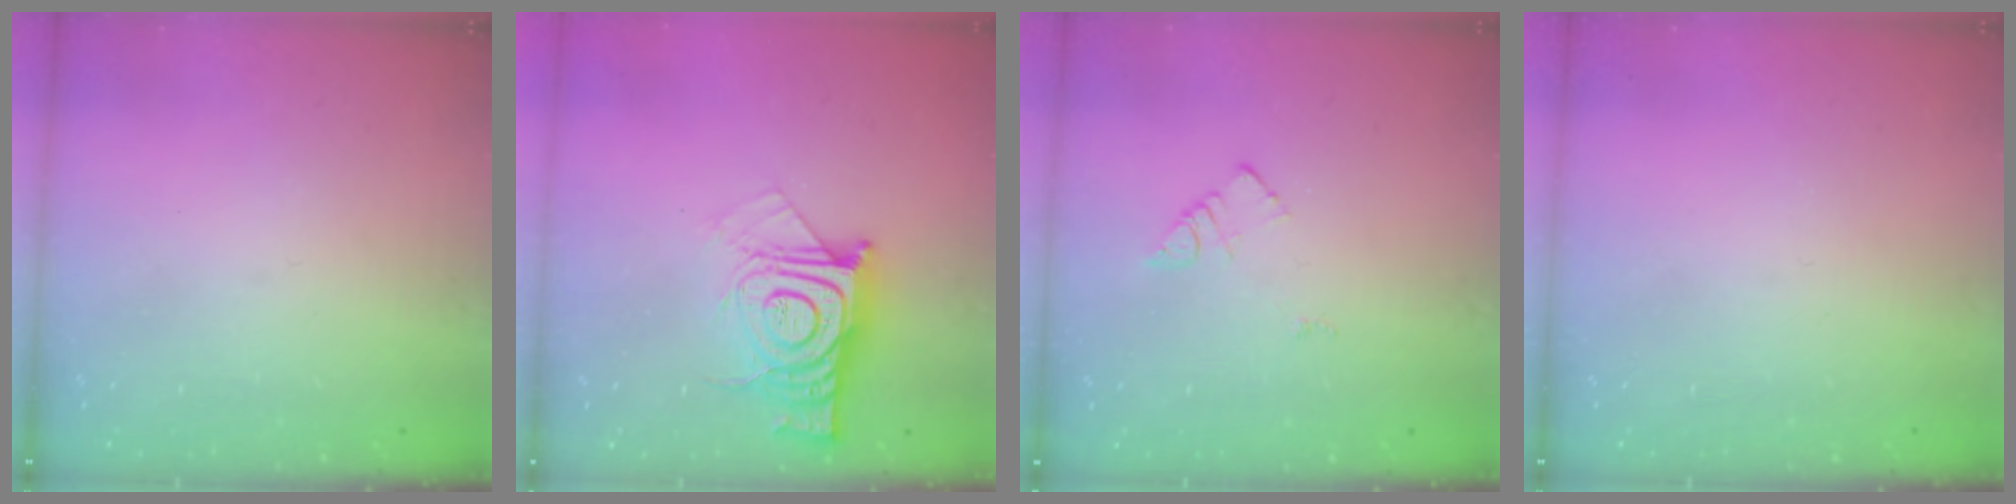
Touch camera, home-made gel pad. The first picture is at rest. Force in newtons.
{"total": 14.2, "press": 14.2, "slide": 1.2}
{"total": 3.7, "press": 3.7, "slide": 0.3}
{"total": 0.0}